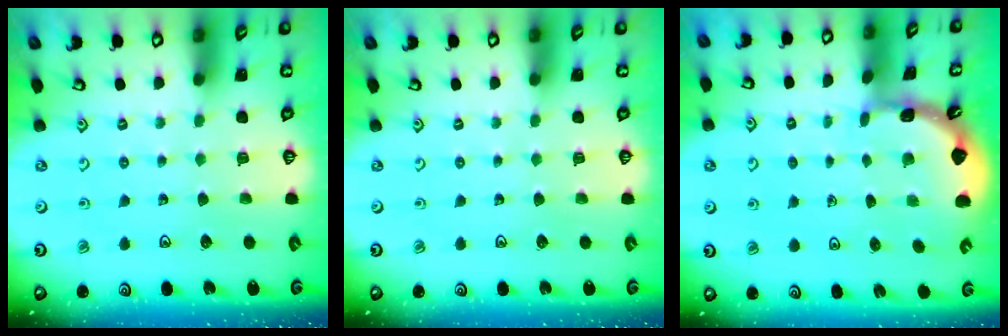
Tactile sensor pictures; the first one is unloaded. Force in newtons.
{"total": 0.0}
{"total": 1.6, "press": 1.6, "slide": 0.1}